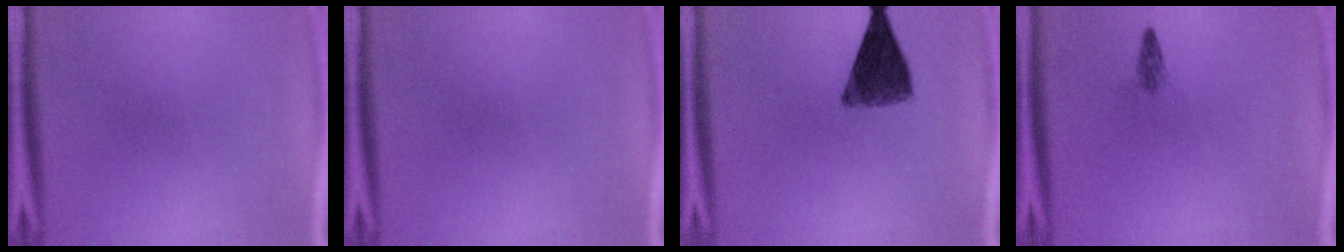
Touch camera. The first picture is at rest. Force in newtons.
{"total": 0.0}
{"total": 8.7}
{"total": 1.1}